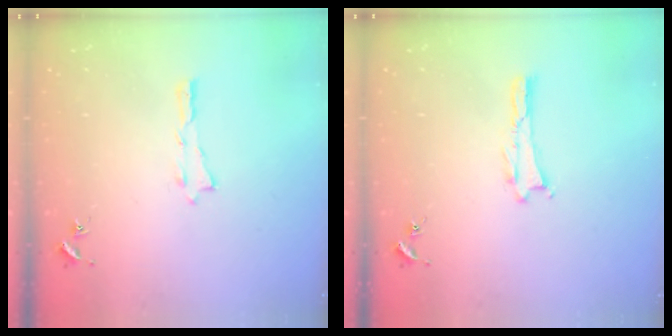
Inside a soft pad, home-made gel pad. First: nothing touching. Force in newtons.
{"total": 0.0}